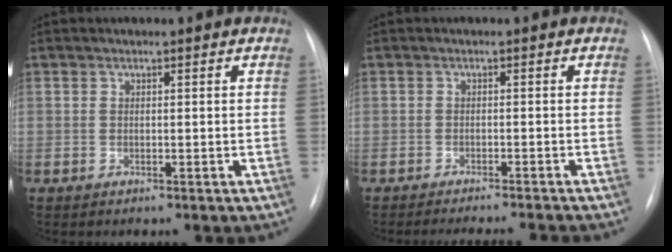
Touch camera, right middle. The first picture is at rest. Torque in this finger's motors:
{"motor_torque": [-0.04, -0.04, -0.01, 0.00]}